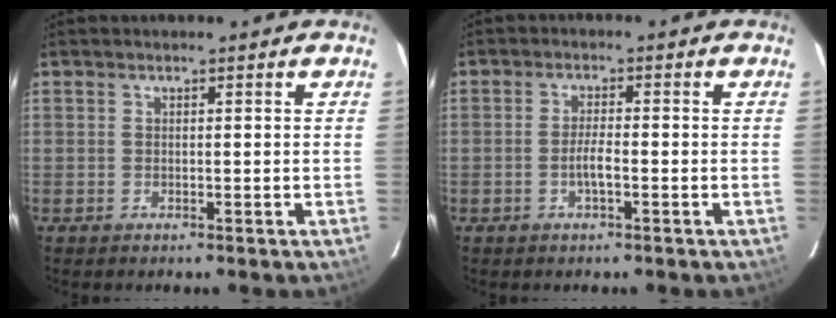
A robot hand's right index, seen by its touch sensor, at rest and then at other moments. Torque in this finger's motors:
{"motor_torque": [0.67, 0.02, 0.31, 0.07]}